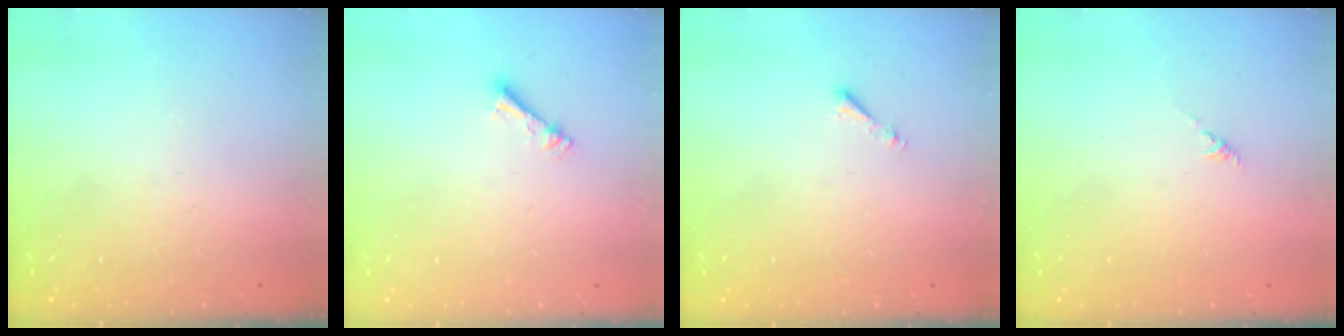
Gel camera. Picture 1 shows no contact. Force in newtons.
{"total": 2.4, "press": 2.4, "slide": 0.4}
{"total": 0.8, "press": 0.7, "slide": 0.3}
{"total": 0.0}